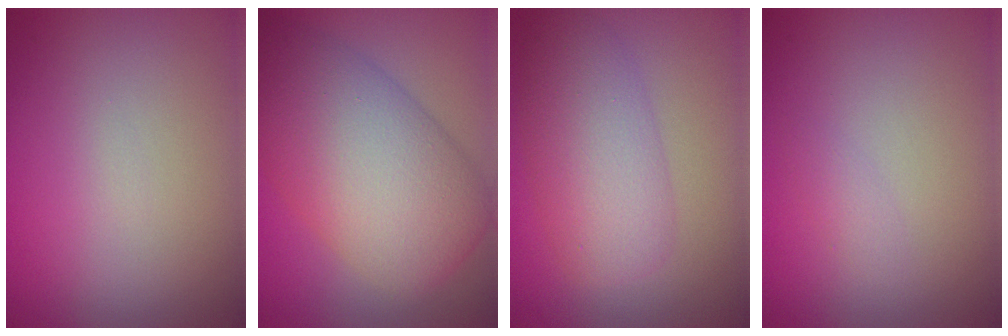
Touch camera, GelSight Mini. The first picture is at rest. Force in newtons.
{"total": 11.2, "press": 11.2, "slide": 0.4}
{"total": 5.7, "press": 5.7, "slide": 0.3}
{"total": 0.8, "press": 0.8, "slide": 0.0}